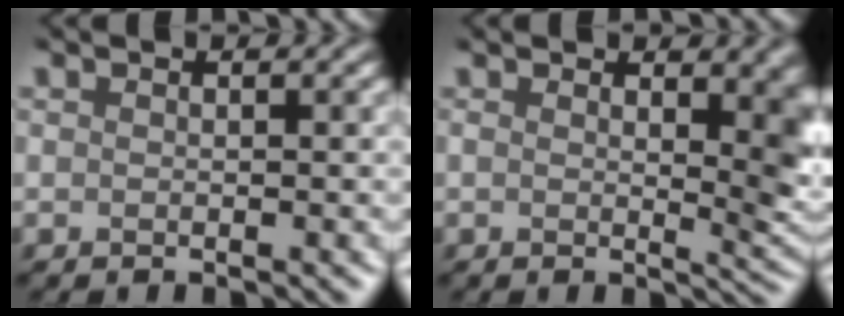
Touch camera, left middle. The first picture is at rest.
{"total": 7.3, "force": [1.6, 2.3, 6.8], "torque": [-0.052, 0.017, 0.022]}